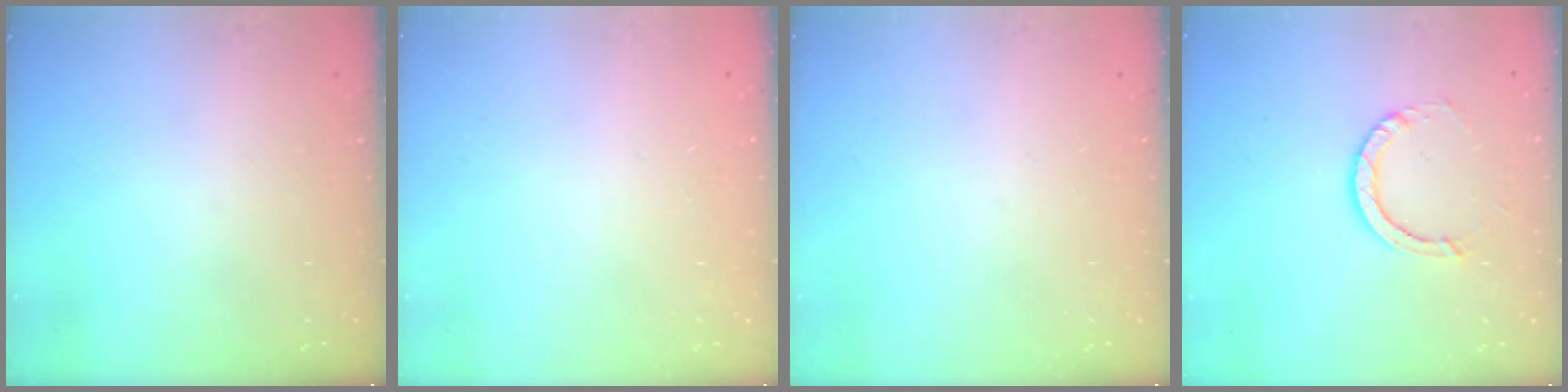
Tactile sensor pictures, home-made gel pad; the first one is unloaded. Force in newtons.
{"total": 2.4, "press": 2.4, "slide": 0.2}
{"total": 0.0}
{"total": 7.0, "press": 6.9, "slide": 0.9}